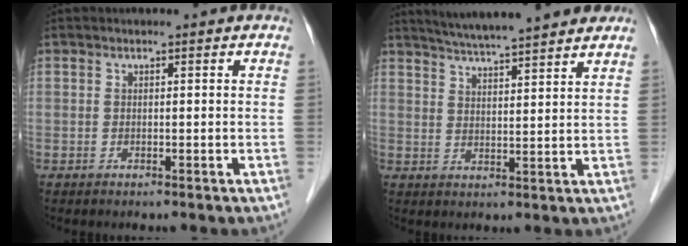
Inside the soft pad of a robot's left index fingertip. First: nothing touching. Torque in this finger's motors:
{"motor_torque": [0.50, -0.44, 0.42, 0.08]}